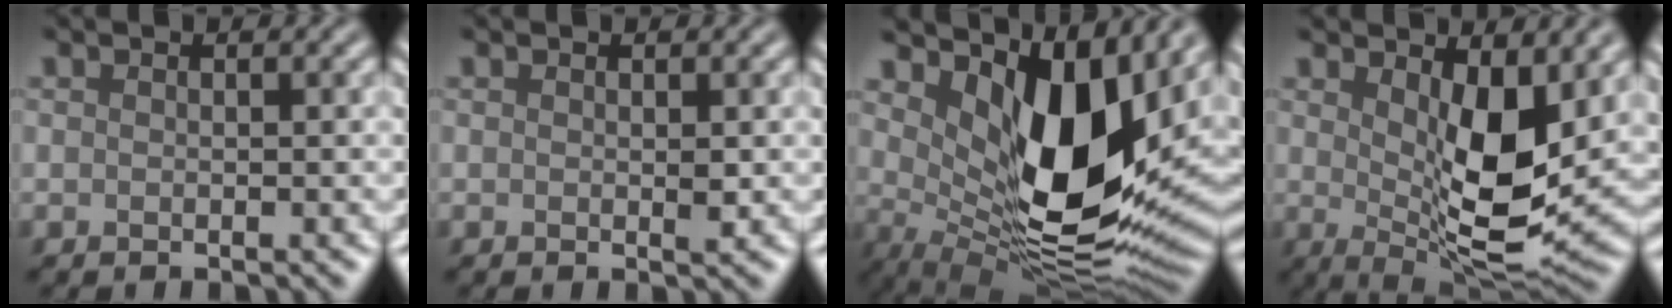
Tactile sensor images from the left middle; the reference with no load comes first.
{"total": 0.7, "force": [0.1, 0.2, 0.6], "torque": [-0.010, -0.004, 0.000]}
{"total": 12.2, "force": [3.7, 5.8, 10.1], "torque": [-0.169, -0.029, 0.082]}
{"total": 8.5, "force": [1.7, 3.4, 7.6], "torque": [-0.125, -0.019, 0.034]}